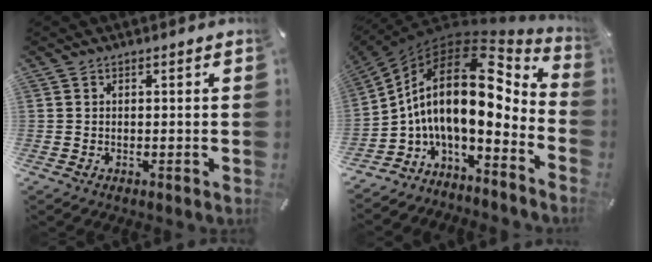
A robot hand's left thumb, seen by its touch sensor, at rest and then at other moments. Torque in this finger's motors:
{"motor_torque": [-0.57, 3.42, 1.75, 1.02, 0.39]}